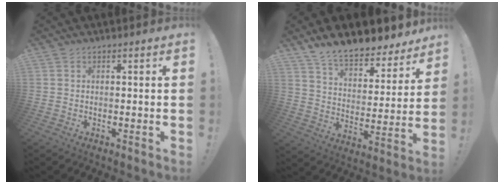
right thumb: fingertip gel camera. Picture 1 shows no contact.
{"total": 12.4, "force": [11.0, 3.8, 4.2], "torque": [-0.085, -0.091, 0.197]}